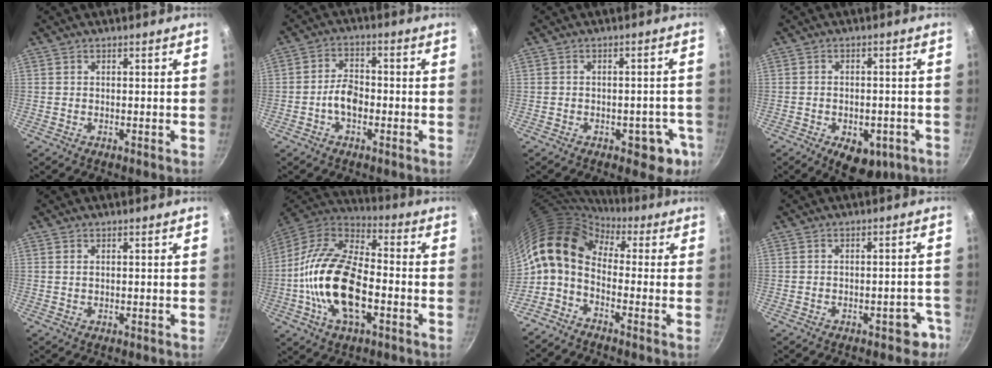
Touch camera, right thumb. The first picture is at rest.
{"total": 5.3, "force": [-1.8, 3.3, 3.8], "torque": [-0.053, 0.028, -0.037]}
{"total": 6.6, "force": [-2.9, 4.0, 4.5], "torque": [-0.014, 0.026, -0.023]}
{"total": 9.4, "force": [-4.3, 5.4, 6.4], "torque": [-0.054, 0.013, -0.046]}
{"total": 0.7, "force": [0.3, 0.4, 0.5], "torque": [-0.009, 0.001, 0.005]}
{"total": 21.0, "force": [-4.5, 10.9, 17.4], "torque": [-0.318, 0.034, -0.098]}
{"total": 10.1, "force": [1.3, 6.3, 7.8], "torque": [-0.134, 0.022, 0.004]}
{"total": 4.4, "force": [-2.8, 2.4, 2.5], "torque": [0.001, 0.036, -0.019]}